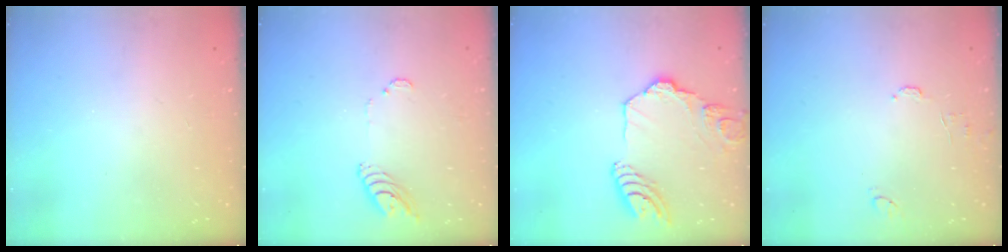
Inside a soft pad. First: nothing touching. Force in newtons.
{"total": 7.7, "press": 7.7, "slide": 0.8}
{"total": 15.3, "press": 15.2, "slide": 1.6}
{"total": 6.4, "press": 6.4, "slide": 0.6}